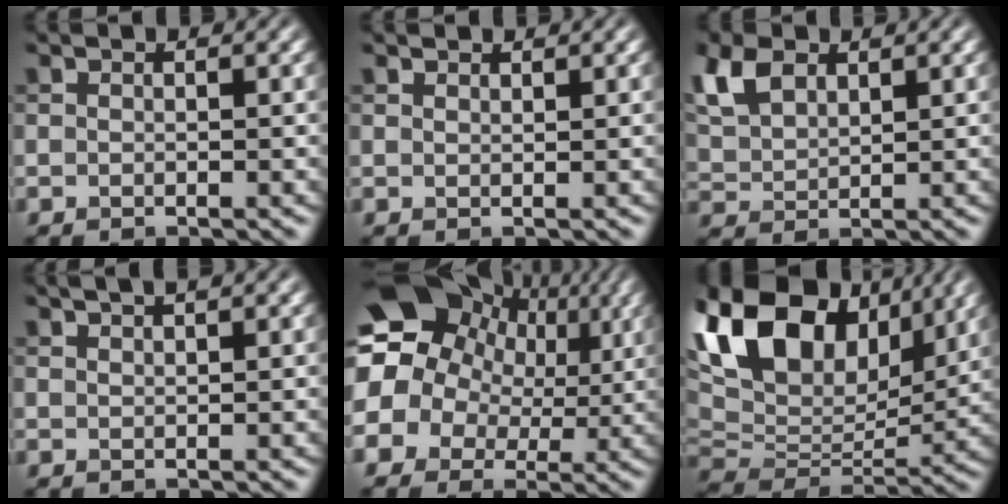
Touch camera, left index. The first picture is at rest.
{"total": 0.9, "force": [0.9, 0.1, 0.1], "torque": [0.000, -0.001, 0.016]}
{"total": 5.5, "force": [2.9, 3.3, 3.3], "torque": [-0.090, 0.008, 0.059]}
{"total": 2.6, "force": [1.8, 0.6, 1.7], "torque": [-0.015, 0.007, 0.027]}
{"total": 19.4, "force": [6.0, 16.0, 9.2], "torque": [-0.196, 0.022, 0.074]}
{"total": 16.7, "force": [7.4, 10.1, 11.2], "torque": [-0.225, 0.038, 0.124]}